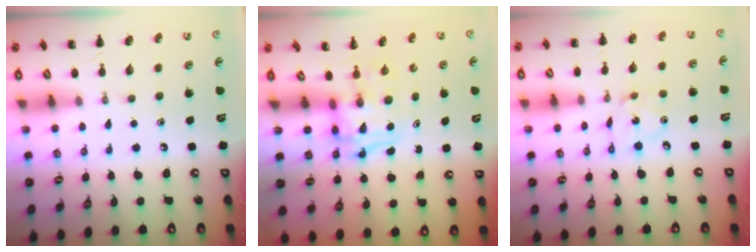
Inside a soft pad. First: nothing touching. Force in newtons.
{"total": 3.2, "press": 3.2, "slide": 0.5}
{"total": 2.3, "press": 2.3, "slide": 0.1}